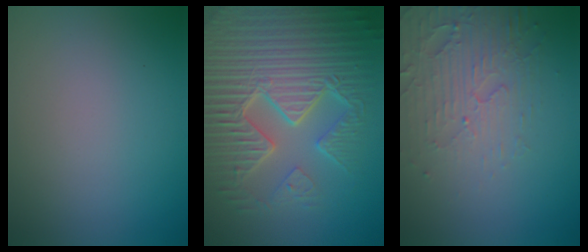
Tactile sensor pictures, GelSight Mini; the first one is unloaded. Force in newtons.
{"total": 10.9, "press": 7.1, "slide": 8.3}
{"total": 5.1, "press": 3.4, "slide": 3.7}